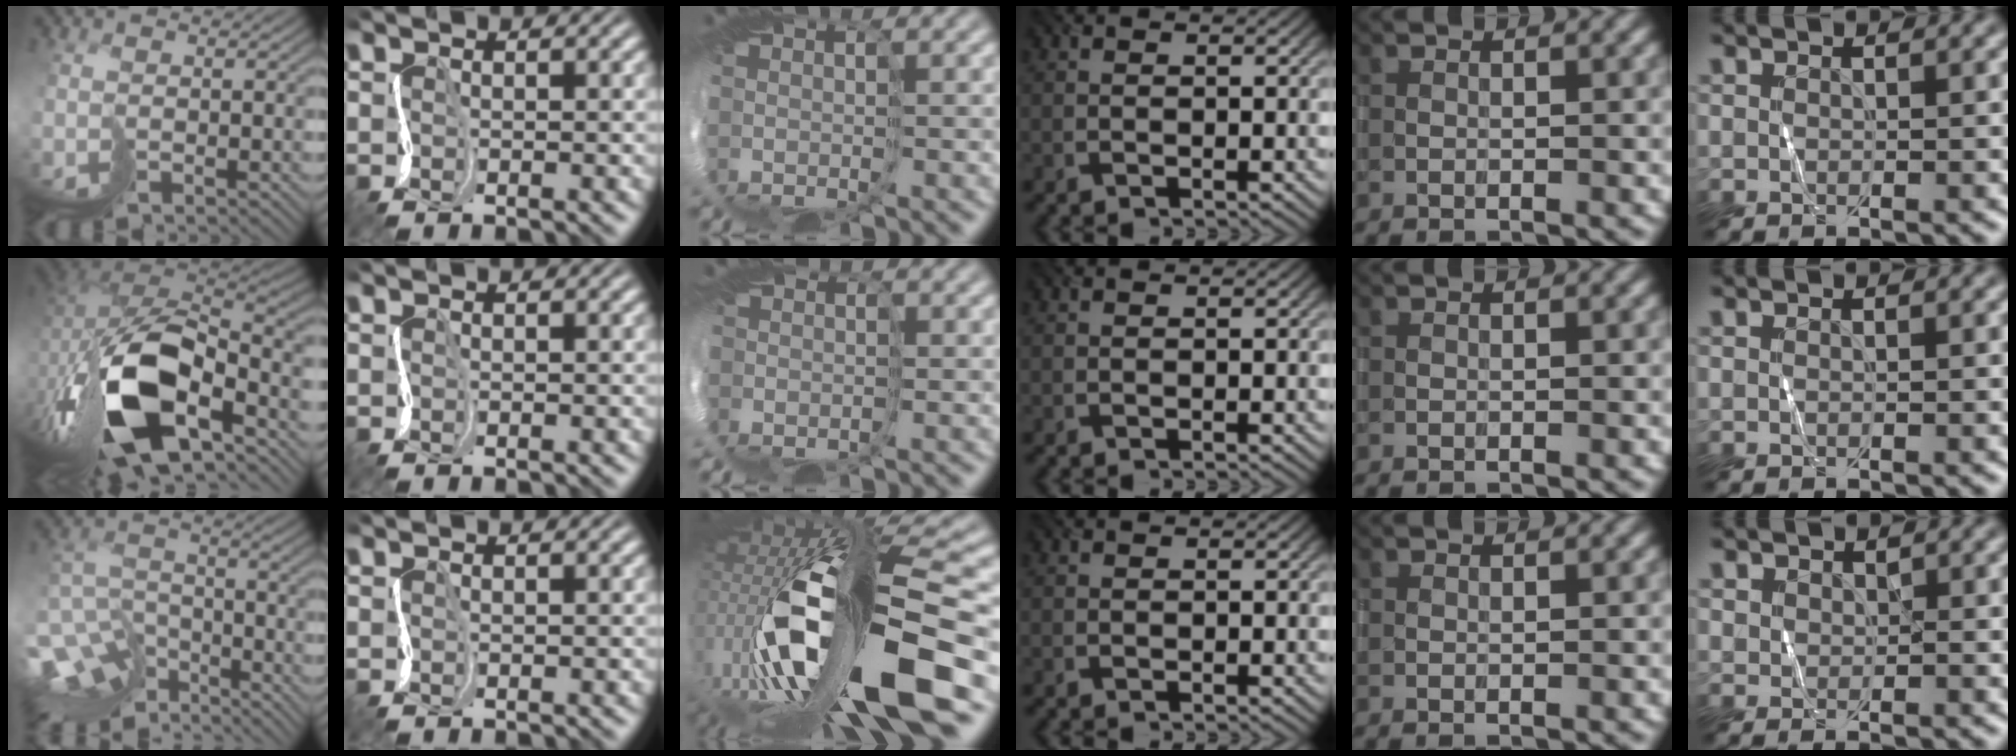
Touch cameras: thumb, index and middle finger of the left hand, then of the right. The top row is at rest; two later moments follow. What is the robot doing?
{"motion": "cut", "object": "tape"}